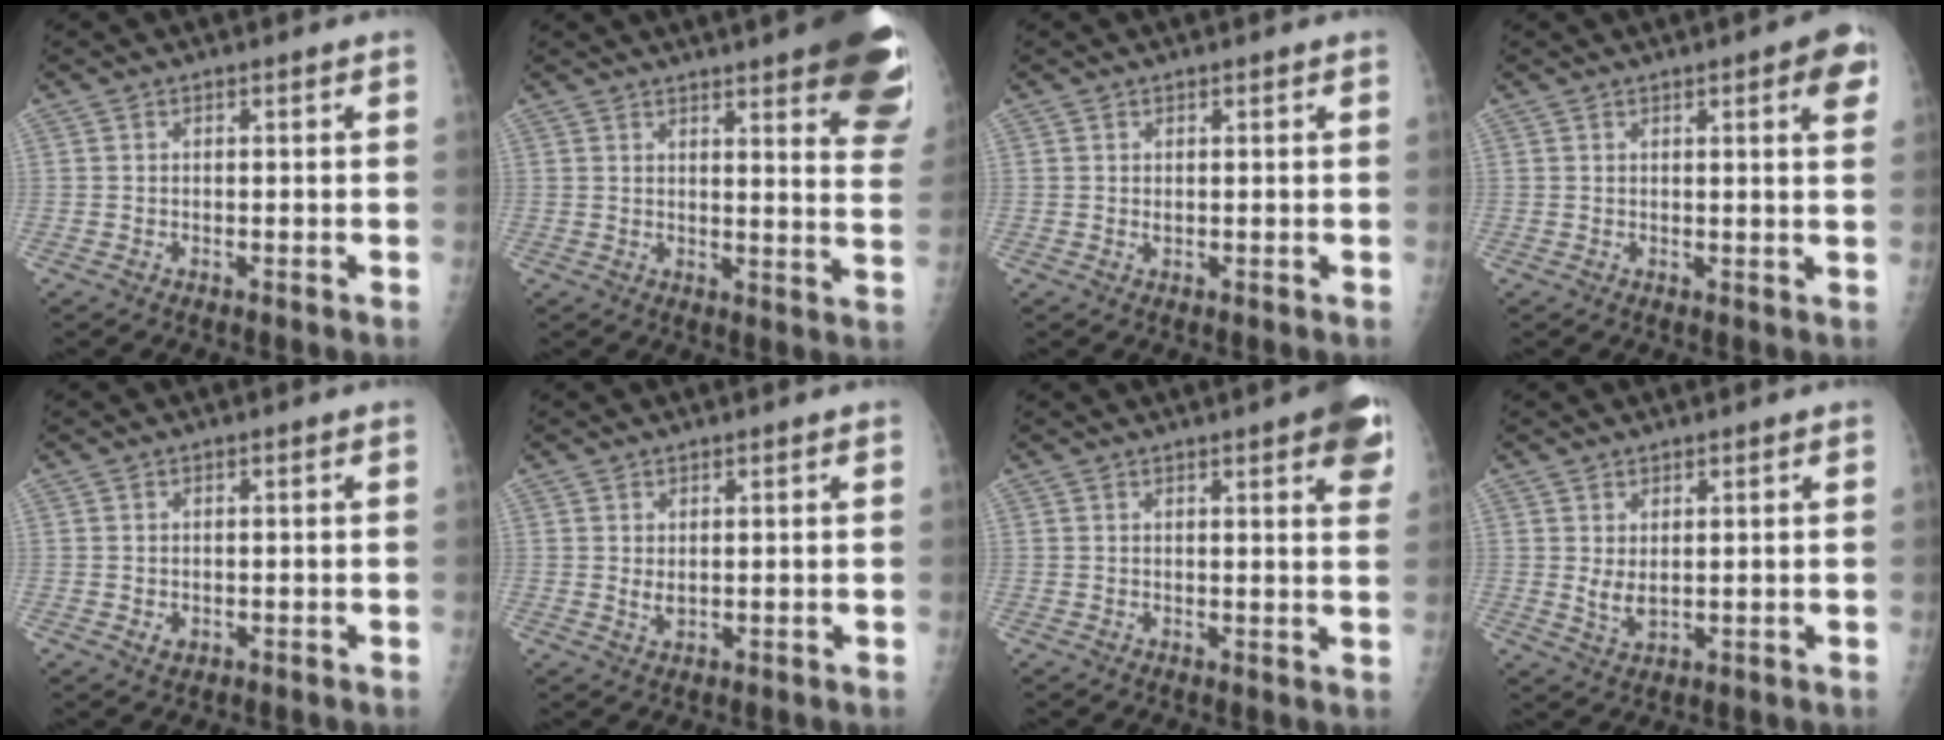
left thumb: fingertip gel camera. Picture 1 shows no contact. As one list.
[{"total": 21.6, "force": [13.9, 4.5, 15.9], "torque": [-0.156, -0.049, 0.157]}, {"total": 0.9, "force": [0.4, 0.4, 0.6], "torque": [-0.006, -0.002, 0.008]}, {"total": 5.8, "force": [2.6, 1.2, 5.1], "torque": [-0.052, -0.006, 0.027]}, {"total": 1.5, "force": [-0.1, 1.2, 0.8], "torque": [-0.009, -0.001, 0.004]}, {"total": 2.2, "force": [0.9, 1.1, 1.7], "torque": [-0.025, -0.010, 0.018]}, {"total": 9.5, "force": [4.9, 2.1, 7.8], "torque": [-0.070, -0.010, 0.053]}, {"total": 3.8, "force": [1.3, 1.8, 3.1], "torque": [-0.049, -0.017, 0.029]}]